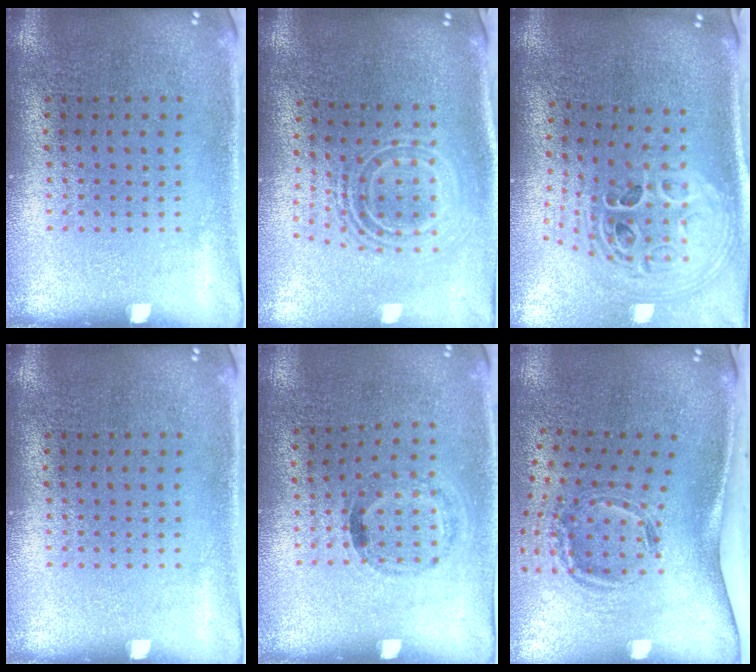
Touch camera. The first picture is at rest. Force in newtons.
{"total": 2.2, "press": 1.6, "slide": 1.5}
{"total": 2.9, "press": 2.0, "slide": 2.1}
{"total": 0.0}
{"total": 1.1, "press": 0.7, "slide": 0.9}
{"total": 2.0, "press": 1.3, "slide": 1.5}